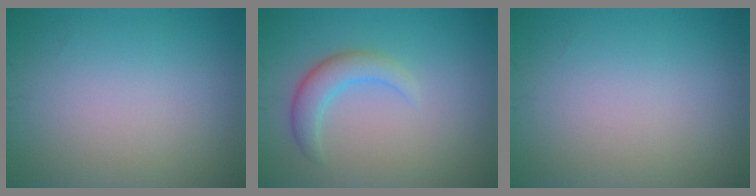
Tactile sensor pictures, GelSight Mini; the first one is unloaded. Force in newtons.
{"total": 2.8, "press": 2.8, "slide": 0.1}
{"total": 0.0}